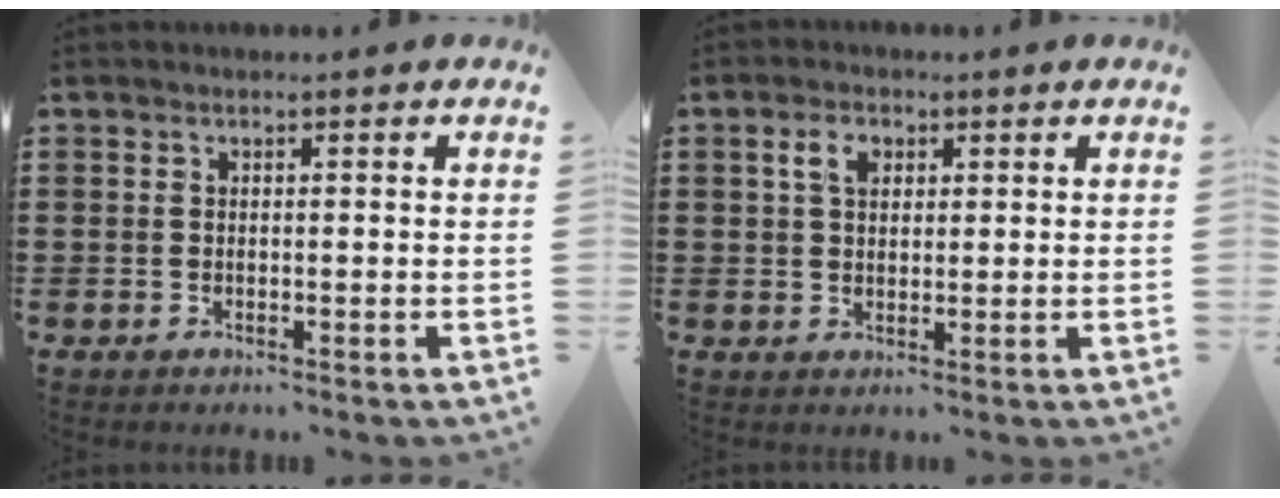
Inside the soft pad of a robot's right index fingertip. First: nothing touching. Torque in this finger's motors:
{"motor_torque": [0.31, -0.14, 0.26, 0.06]}